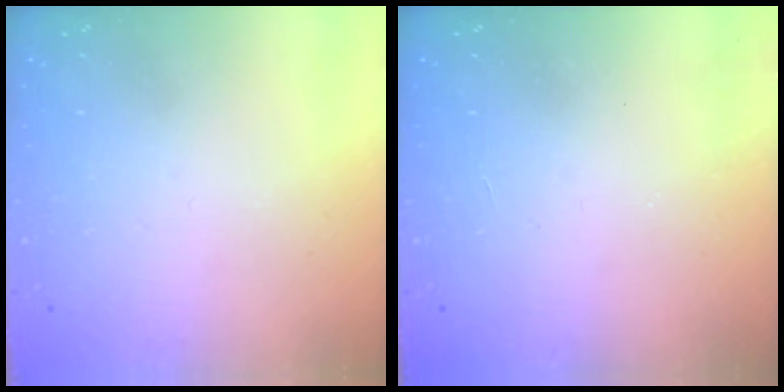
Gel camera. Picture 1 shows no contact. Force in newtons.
{"total": 1.0, "press": 1.0, "slide": 0.1}